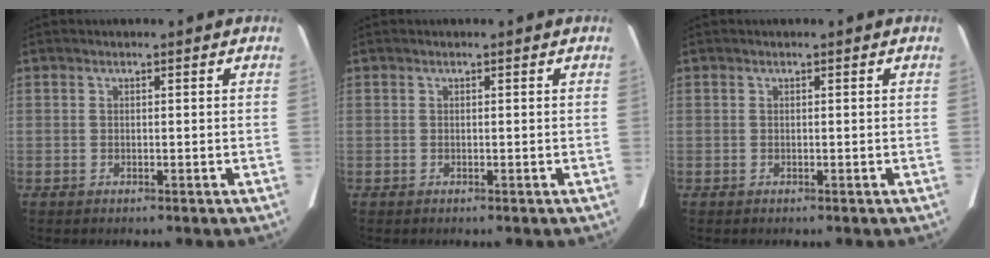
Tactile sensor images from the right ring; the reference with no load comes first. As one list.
[{"total": 0.0}, {"total": 0.0}]